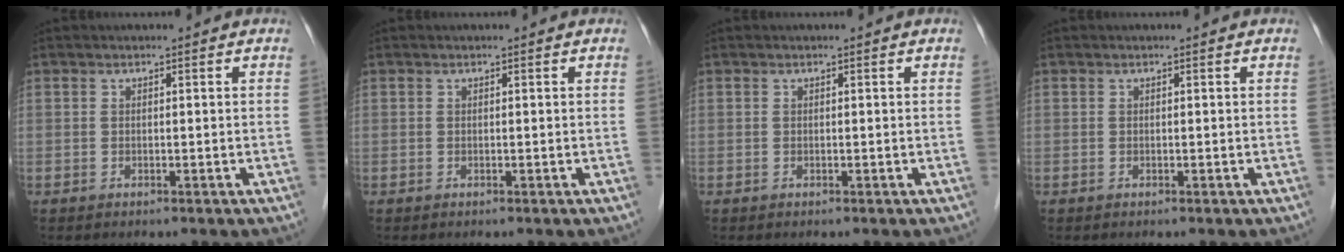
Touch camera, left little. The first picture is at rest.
{"total": 0.0}
{"total": 0.0}
{"total": 0.0}